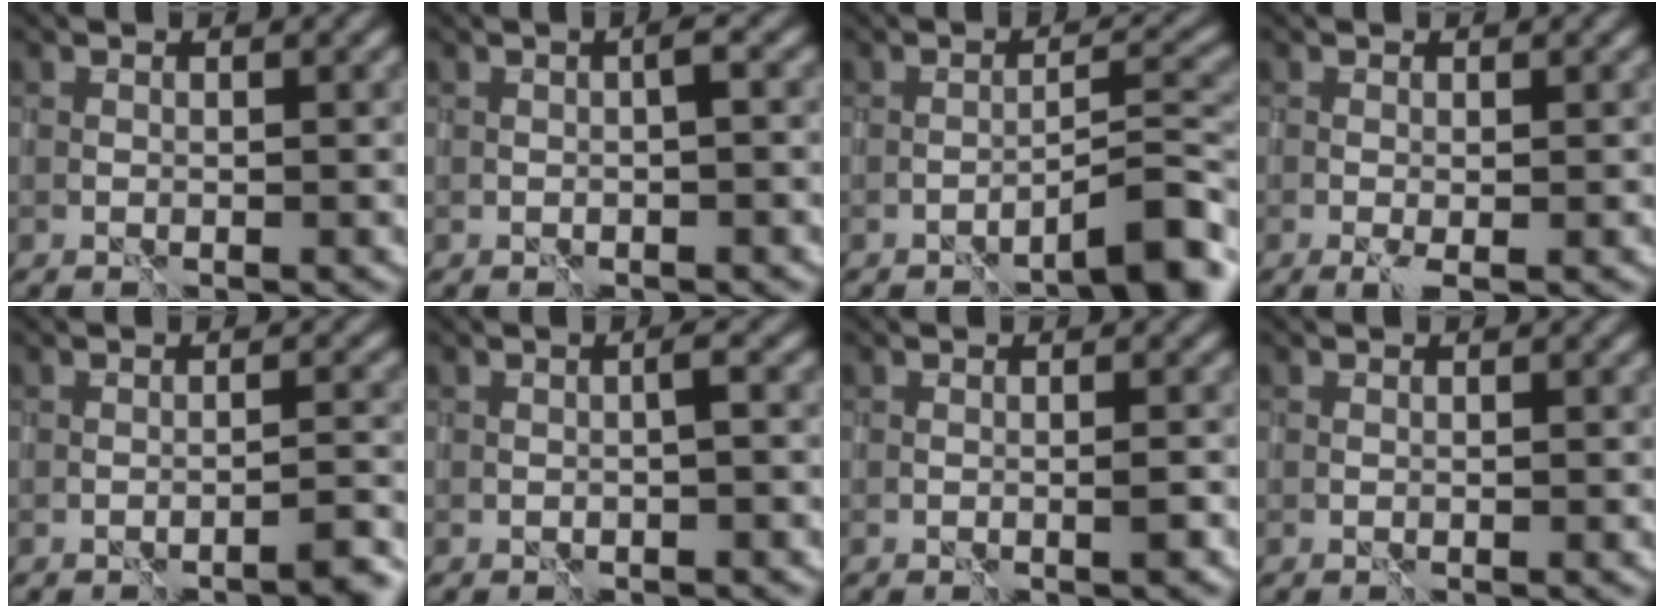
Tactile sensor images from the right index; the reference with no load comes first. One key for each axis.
{"total": 1.4, "fx": -0.2, "fy": 0.1, "fz": 1.4, "tx": -0.023, "ty": 0.004, "tz": -0.002}
{"total": 4.7, "fx": -3.4, "fy": 0.5, "fz": 3.2, "tx": -0.037, "ty": 0.020, "tz": -0.052}
{"total": 1.3, "fx": -0.7, "fy": 0.2, "fz": 1.1, "tx": -0.026, "ty": -0.004, "tz": -0.013}
{"total": 2.4, "fx": -1.7, "fy": 0.2, "fz": 1.6, "tx": -0.016, "ty": 0.007, "tz": -0.031}
{"total": 1.2, "fx": -0.2, "fy": 0.0, "fz": 1.2, "tx": -0.022, "ty": 0.004, "tz": -0.004}
{"total": 0.8, "fx": -0.3, "fy": -0.1, "fz": 0.8, "tx": -0.014, "ty": -0.002, "tz": -0.004}
{"total": 0.0}